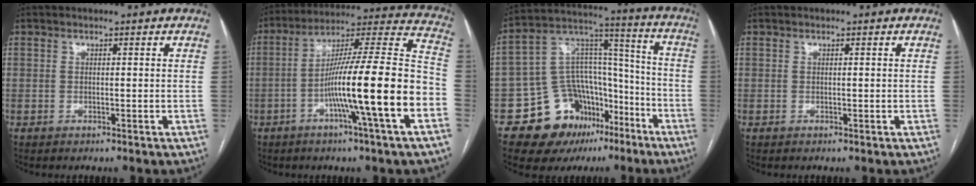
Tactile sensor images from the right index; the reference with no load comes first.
{"total": 19.9, "force": [-6.6, -0.6, 18.7], "torque": [-0.287, 0.006, -0.114]}
{"total": 16.6, "force": [-9.4, 11.5, 7.4], "torque": [-0.110, 0.074, -0.141]}
{"total": 0.0}